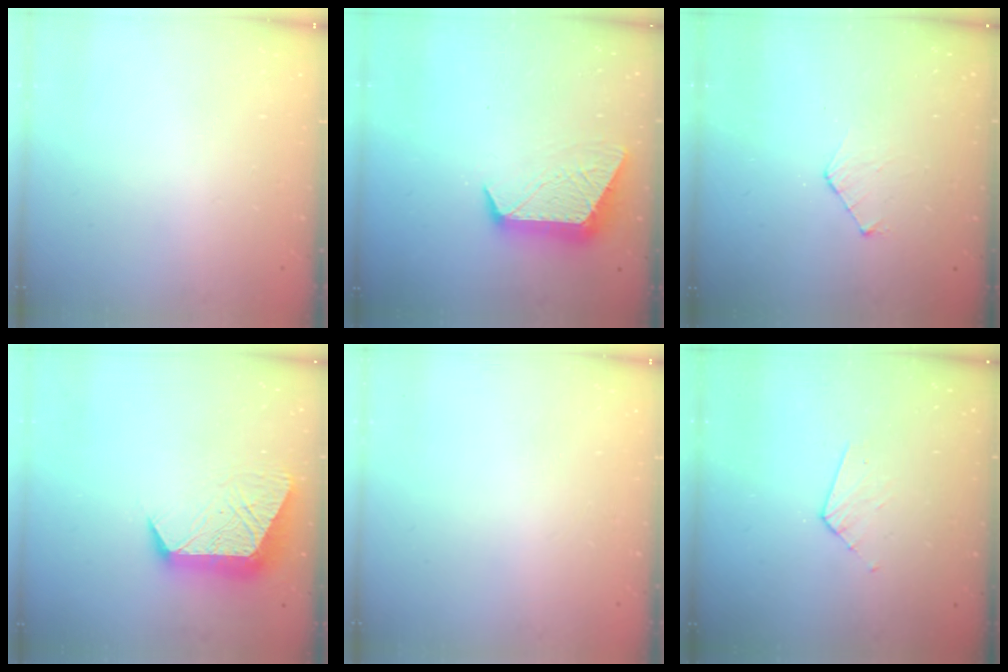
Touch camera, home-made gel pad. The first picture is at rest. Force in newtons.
{"total": 10.6, "press": 10.6, "slide": 0.6}
{"total": 3.8, "press": 3.8, "slide": 0.3}
{"total": 12.3, "press": 12.2, "slide": 1.1}
{"total": 0.0}
{"total": 3.1, "press": 3.1, "slide": 0.3}